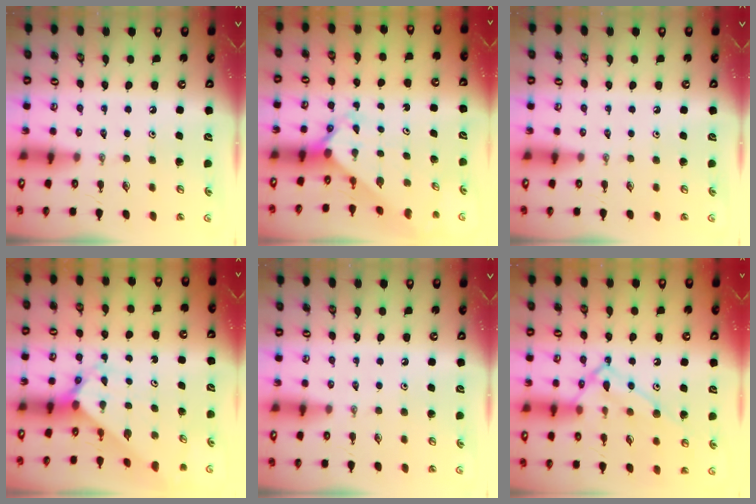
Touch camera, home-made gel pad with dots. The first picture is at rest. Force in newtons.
{"total": 2.4, "press": 2.4, "slide": 0.2}
{"total": 0.0}
{"total": 2.4, "press": 2.4, "slide": 0.2}
{"total": 0.0}
{"total": 13.3, "press": 13.3, "slide": 1.1}